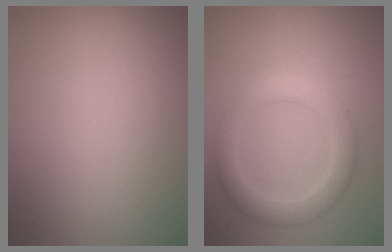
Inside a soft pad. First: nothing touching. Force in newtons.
{"total": 3.7, "press": 3.7, "slide": 0.3}